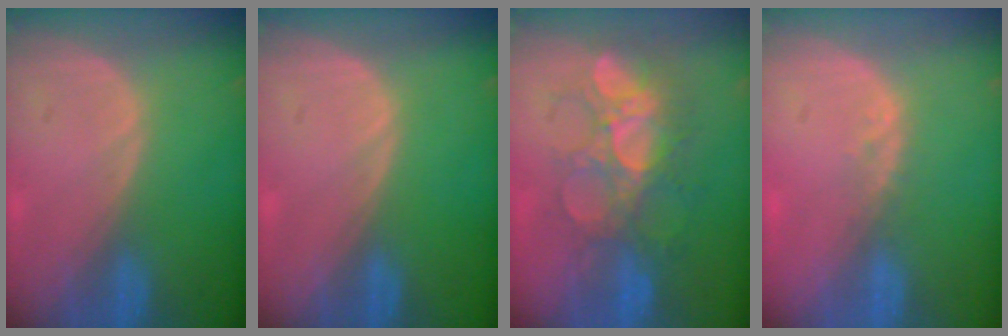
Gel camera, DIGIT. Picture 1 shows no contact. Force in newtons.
{"total": 0.0}
{"total": 9.1, "press": 8.6, "slide": 2.9}
{"total": 1.8, "press": 1.5, "slide": 1.0}